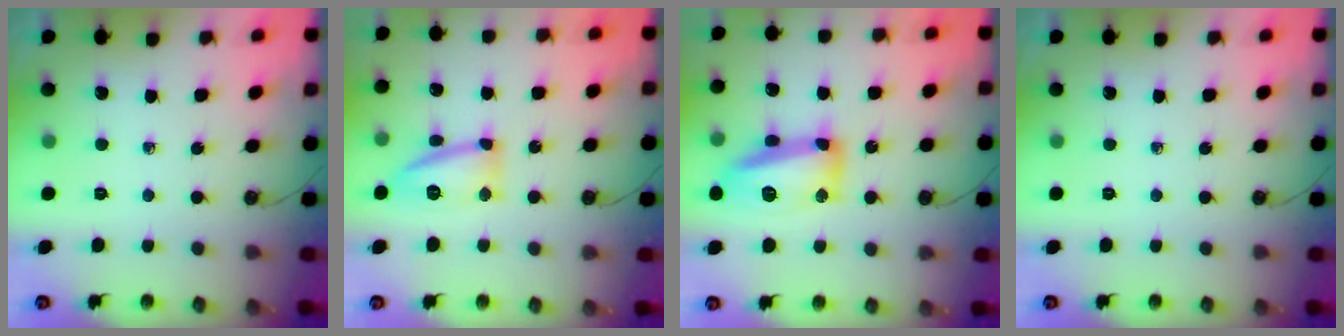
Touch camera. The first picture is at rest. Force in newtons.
{"total": 13.3, "press": 13.3, "slide": 1.2}
{"total": 14.6, "press": 14.5, "slide": 1.1}
{"total": 0.0}